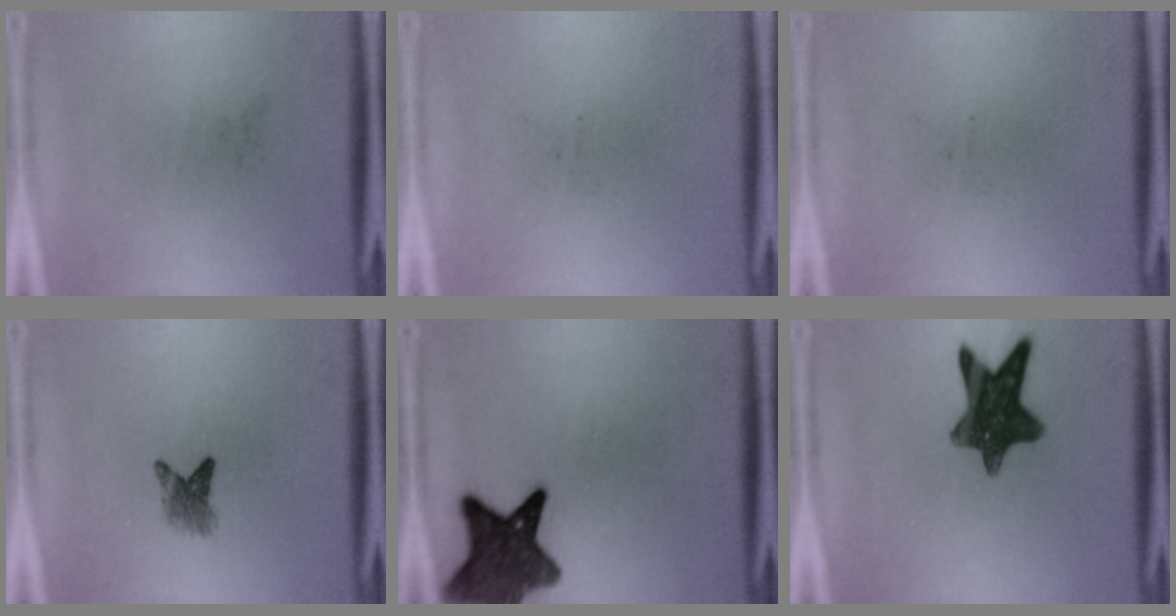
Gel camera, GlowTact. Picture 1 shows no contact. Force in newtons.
{"total": 0.0}
{"total": 0.0}
{"total": 2.7}
{"total": 10.5}
{"total": 11.4}